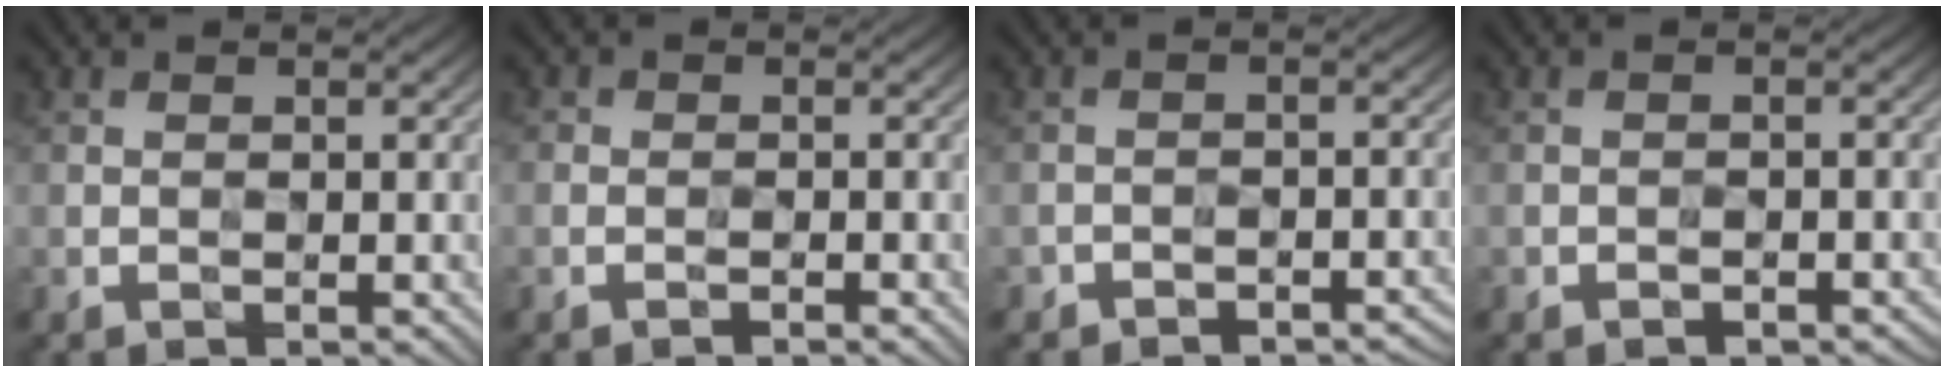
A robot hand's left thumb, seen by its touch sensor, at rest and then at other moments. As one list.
[{"total": 1.1, "force": [-0.8, 0.7, 0.2], "torque": [-0.002, -0.001, -0.018]}, {"total": 2.6, "force": [-2.2, 1.3, 0.6], "torque": [-0.007, 0.003, -0.033]}, {"total": 1.1, "force": [-0.9, 0.5, 0.3], "torque": [-0.004, -0.001, -0.017]}]